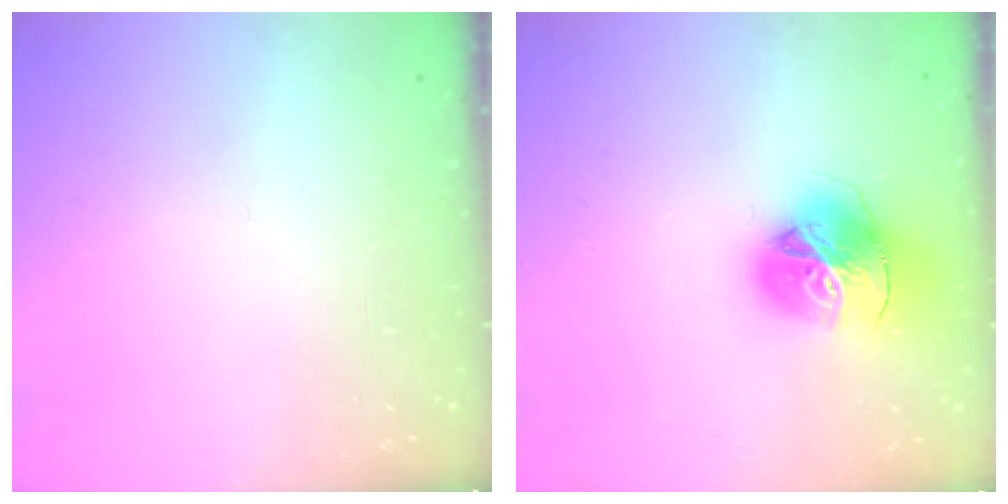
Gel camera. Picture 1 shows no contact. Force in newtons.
{"total": 18.4, "press": 18.3, "slide": 2.2}